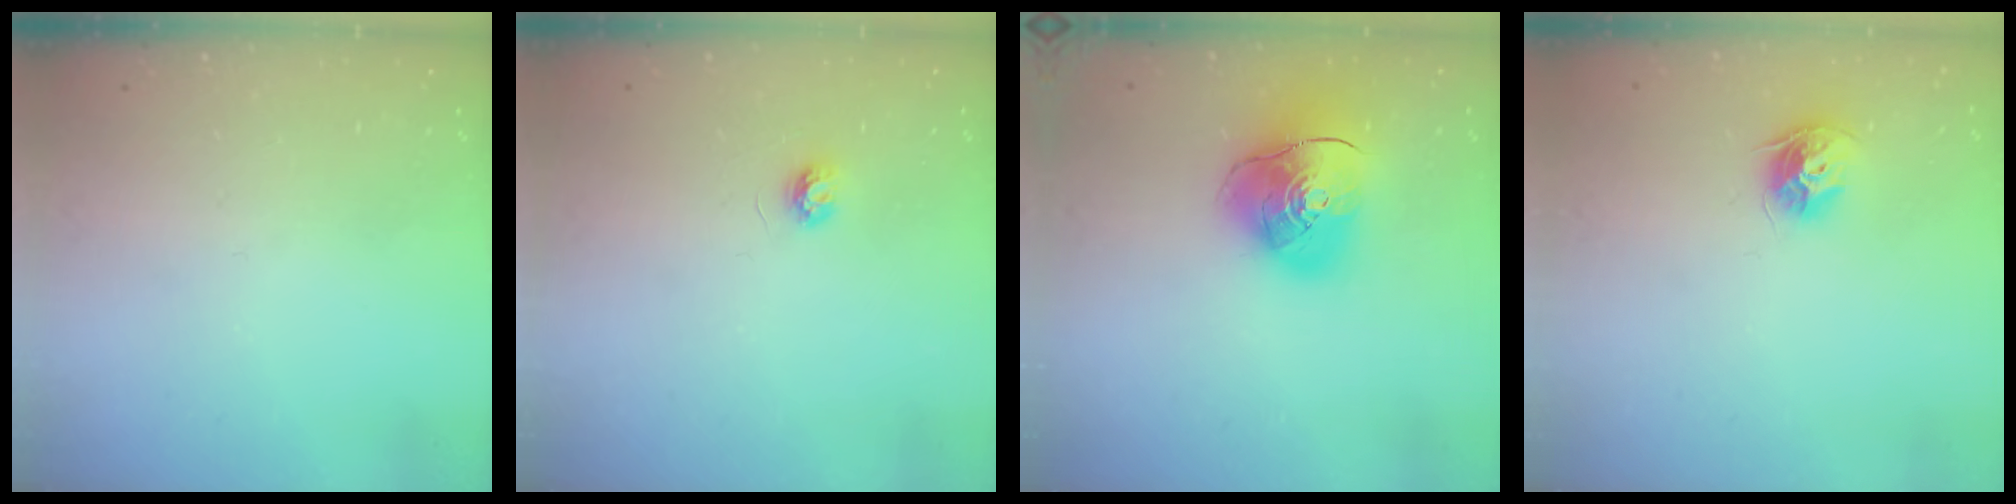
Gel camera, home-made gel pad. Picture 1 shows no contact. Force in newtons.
{"total": 3.5, "press": 3.4, "slide": 0.3}
{"total": 15.1, "press": 14.9, "slide": 2.2}
{"total": 9.5, "press": 9.5, "slide": 0.3}